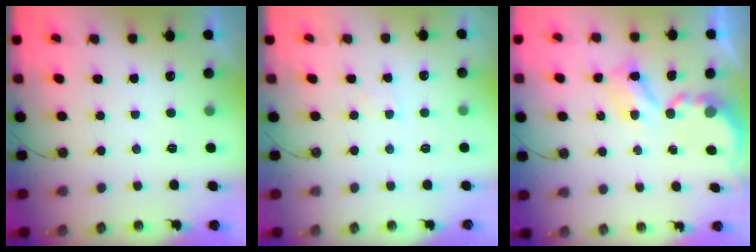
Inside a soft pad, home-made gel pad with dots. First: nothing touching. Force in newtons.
{"total": 3.4, "press": 3.4, "slide": 0.5}
{"total": 4.6, "press": 4.5, "slide": 0.6}